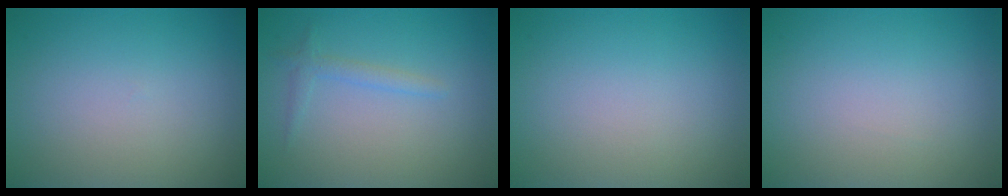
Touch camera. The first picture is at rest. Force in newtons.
{"total": 1.3, "press": 1.3, "slide": 0.1}
{"total": 0.0}
{"total": 0.0}